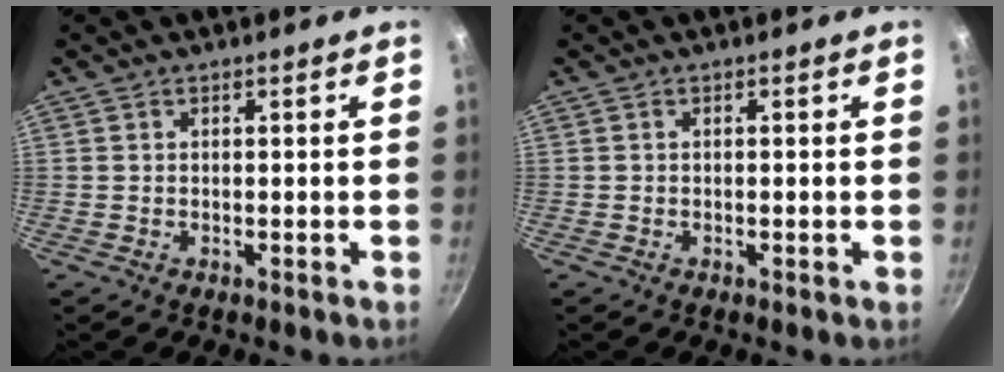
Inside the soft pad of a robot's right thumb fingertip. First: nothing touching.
{"total": 0.0}